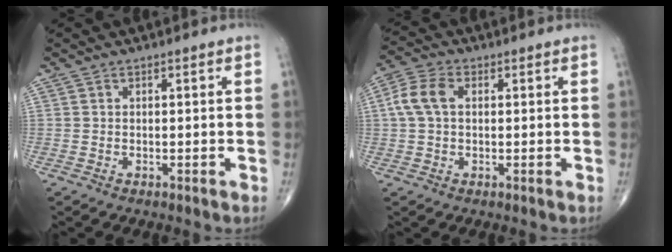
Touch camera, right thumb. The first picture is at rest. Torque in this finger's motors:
{"motor_torque": [-0.05, 0.08, 0.56, -0.21, 0.03]}